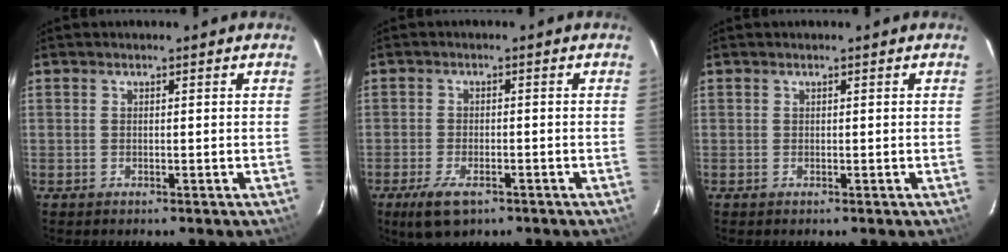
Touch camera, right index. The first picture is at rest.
{"total": 6.9, "force": [-4.3, 3.1, 4.5], "torque": [-0.108, -0.016, -0.072]}
{"total": 0.0}